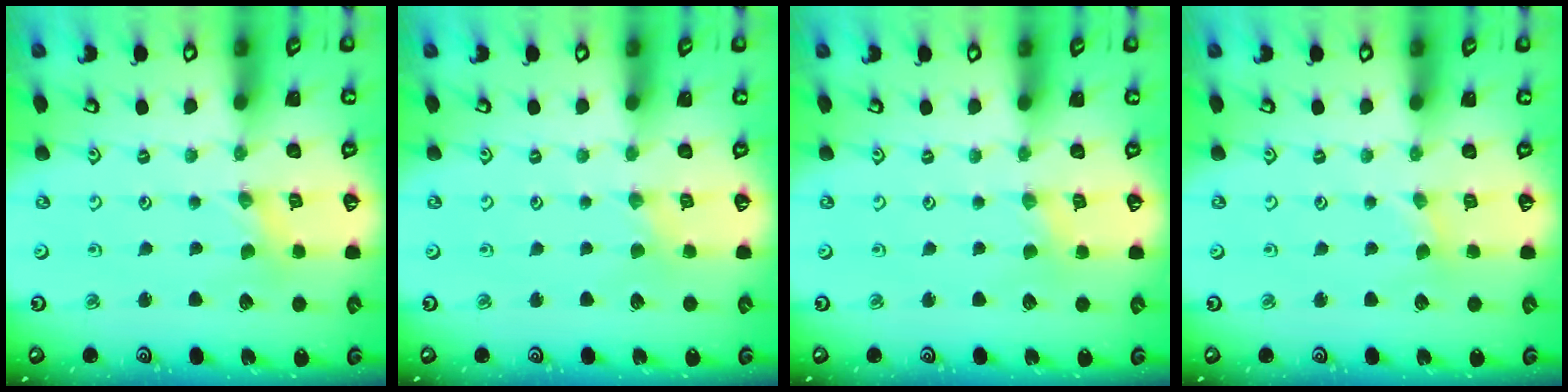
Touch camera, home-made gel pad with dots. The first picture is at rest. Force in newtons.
{"total": 1.3, "press": 1.3, "slide": 0.2}
{"total": 1.0, "press": 1.0, "slide": 0.2}
{"total": 1.1, "press": 1.1, "slide": 0.3}